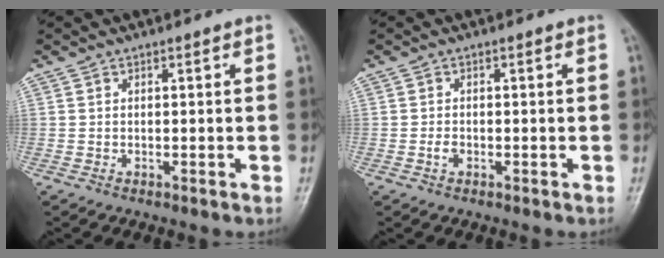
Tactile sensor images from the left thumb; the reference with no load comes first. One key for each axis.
{"total": 1.3, "fx": -0.4, "fy": 0.9, "fz": 0.9, "tx": -0.015, "ty": 0.001, "tz": -0.011}